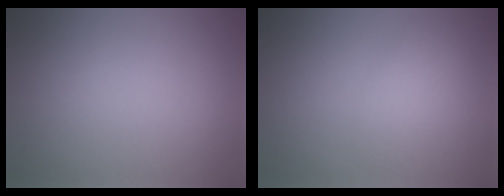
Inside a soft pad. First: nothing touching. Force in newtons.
{"total": 2.4, "press": 2.4, "slide": 0.1}